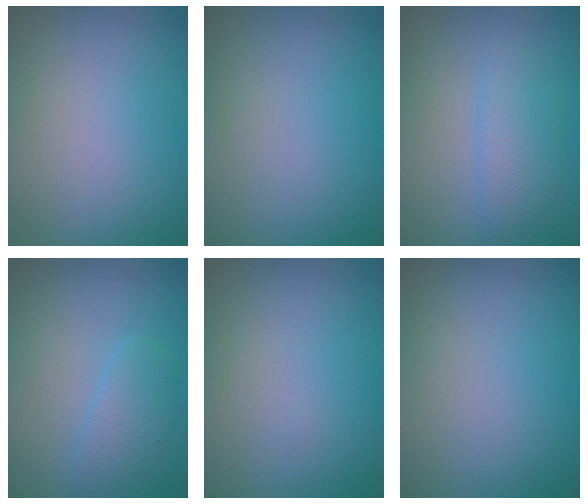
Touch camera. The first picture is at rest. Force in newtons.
{"total": 0.0}
{"total": 2.4, "press": 2.4, "slide": 0.1}
{"total": 2.0, "press": 2.0, "slide": 0.1}
{"total": 0.0}
{"total": 0.0}